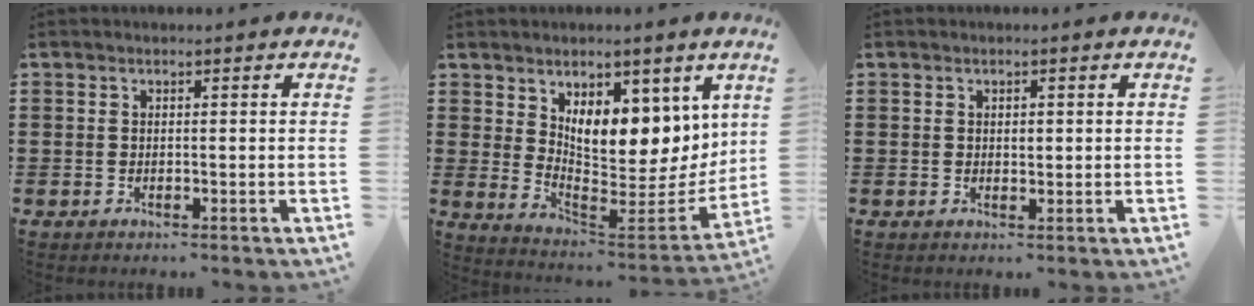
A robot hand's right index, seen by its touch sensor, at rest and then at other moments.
{"total": 8.3, "force": [5.4, 4.2, 4.8], "torque": [-0.072, -0.056, 0.093]}
{"total": 1.0, "force": [0.2, 0.5, 0.9], "torque": [-0.017, 0.005, 0.003]}